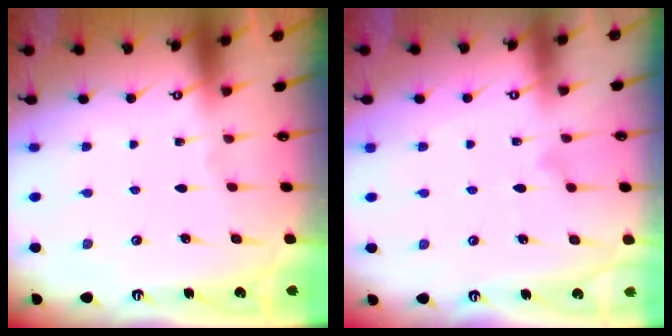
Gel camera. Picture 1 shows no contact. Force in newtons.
{"total": 7.0, "press": 7.0, "slide": 0.3}